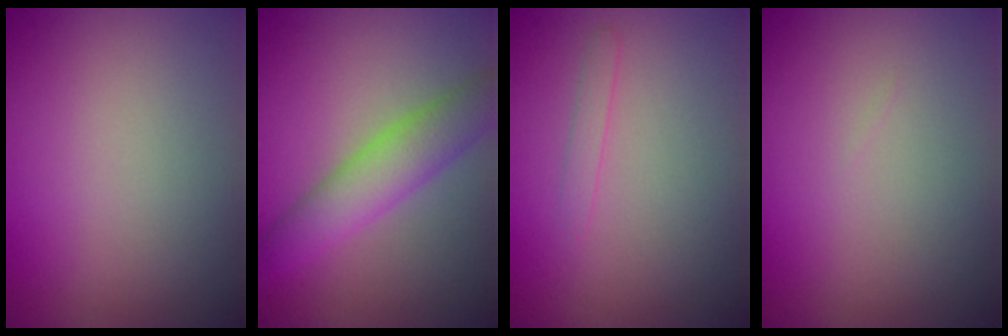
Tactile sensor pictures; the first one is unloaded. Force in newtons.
{"total": 4.6, "press": 4.6, "slide": 0.2}
{"total": 0.8, "press": 0.8, "slide": 0.0}
{"total": 0.0}